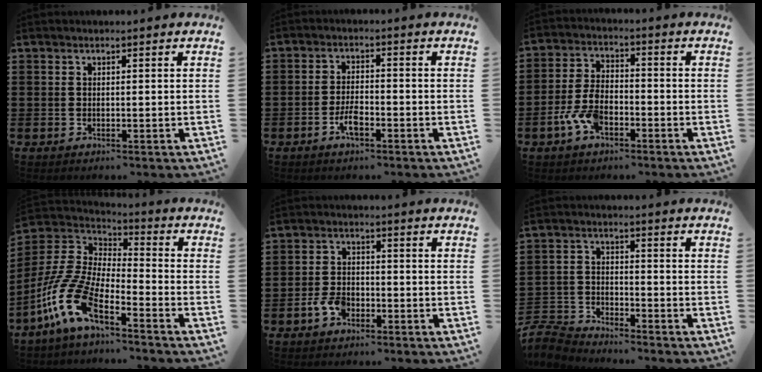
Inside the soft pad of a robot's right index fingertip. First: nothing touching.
{"total": 3.8, "force": [-1.9, 1.4, 2.9], "torque": [-0.064, 0.000, -0.039]}
{"total": 6.4, "force": [-3.1, 3.3, 4.5], "torque": [-0.116, 0.002, -0.067]}
{"total": 12.1, "force": [-8.2, 3.5, 8.1], "torque": [-0.218, -0.010, -0.176]}
{"total": 4.0, "force": [-2.3, 2.3, 2.4], "torque": [-0.064, 0.000, -0.048]}
{"total": 4.9, "force": [-4.8, 1.0, 0.4], "torque": [-0.036, -0.002, -0.105]}